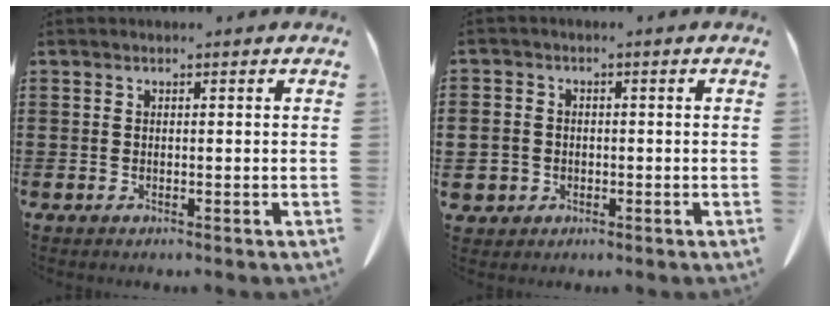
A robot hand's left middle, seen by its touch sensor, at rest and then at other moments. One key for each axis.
{"total": 2.8, "fx": -0.7, "fy": 2.7, "fz": 0.4, "tx": -0.027, "ty": 0.001, "tz": -0.019}